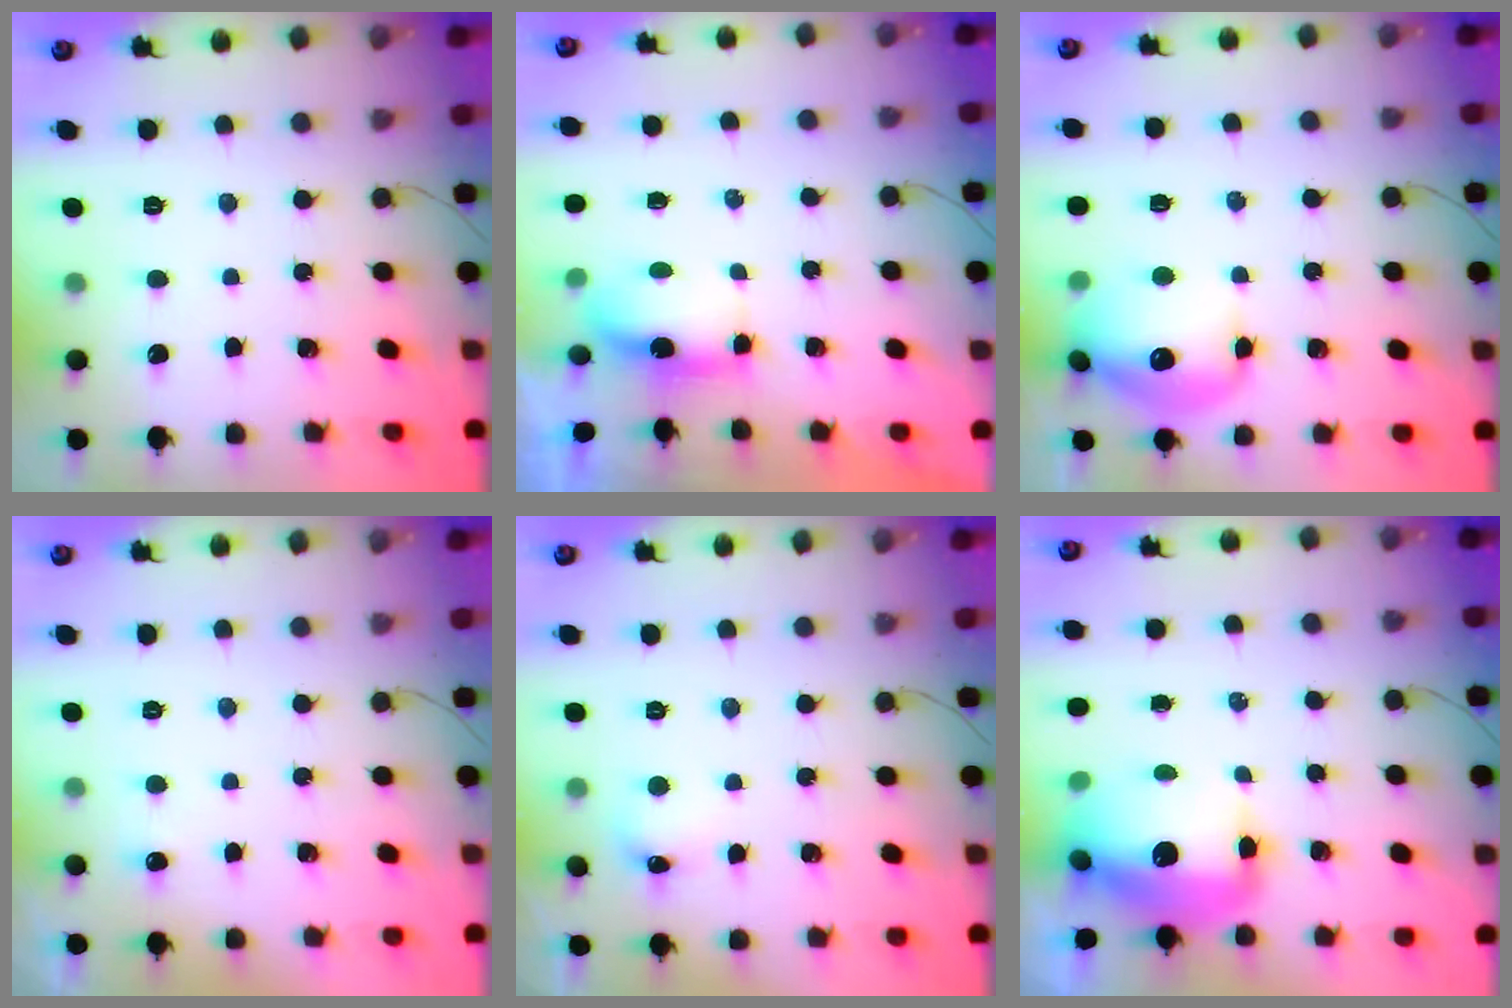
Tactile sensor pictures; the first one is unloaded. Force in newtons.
{"total": 4.8, "press": 4.8, "slide": 0.3}
{"total": 14.4, "press": 14.2, "slide": 2.3}
{"total": 2.9, "press": 2.7, "slide": 1.2}
{"total": 5.9, "press": 5.6, "slide": 1.7}
{"total": 14.2, "press": 13.8, "slide": 3.3}